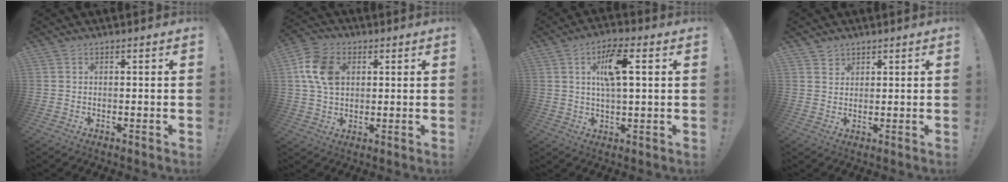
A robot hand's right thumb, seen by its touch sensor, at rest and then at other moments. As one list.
[{"total": 12.5, "force": [2.9, 9.2, 7.9], "torque": [-0.133, 0.010, 0.057]}, {"total": 10.6, "force": [3.2, 3.9, 9.3], "torque": [-0.151, 0.002, 0.052]}, {"total": 2.5, "force": [2.1, 1.4, 0.0], "torque": [0.006, -0.014, 0.037]}]